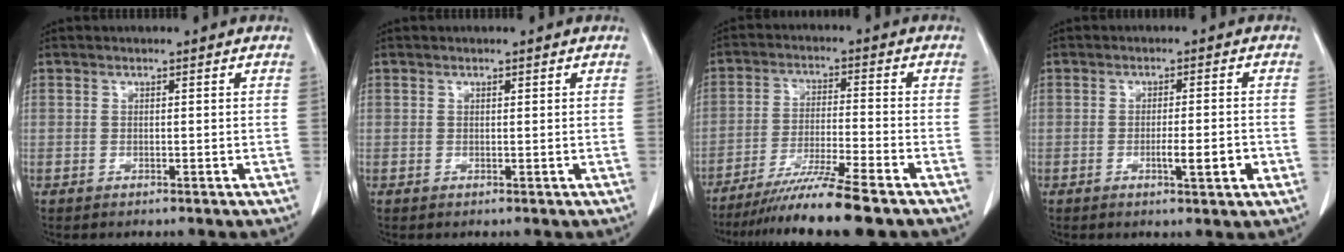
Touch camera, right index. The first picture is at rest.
{"total": 0.0}
{"total": 10.9, "force": [-8.7, -1.4, 6.4], "torque": [-0.101, -0.036, -0.146]}
{"total": 4.7, "force": [-1.4, 0.5, 4.4], "torque": [-0.069, -0.003, -0.019]}